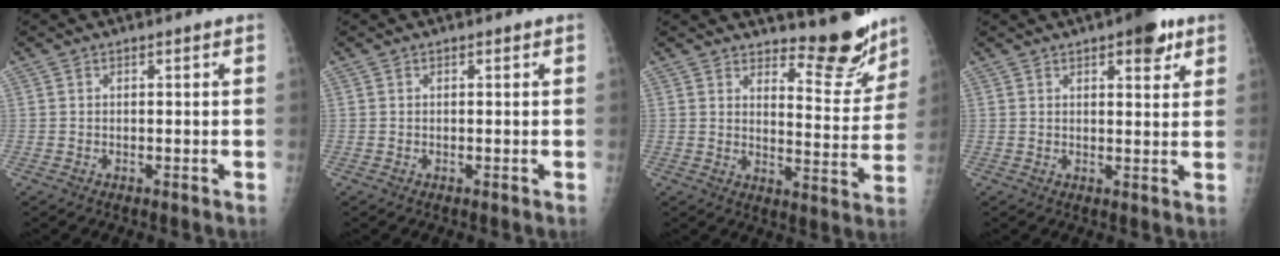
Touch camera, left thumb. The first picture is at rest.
{"total": 0.0}
{"total": 10.3, "force": [9.2, 3.0, 3.6], "torque": [-0.018, -0.091, 0.129]}
{"total": 6.6, "force": [3.7, 2.5, 4.8], "torque": [-0.044, -0.013, 0.043]}